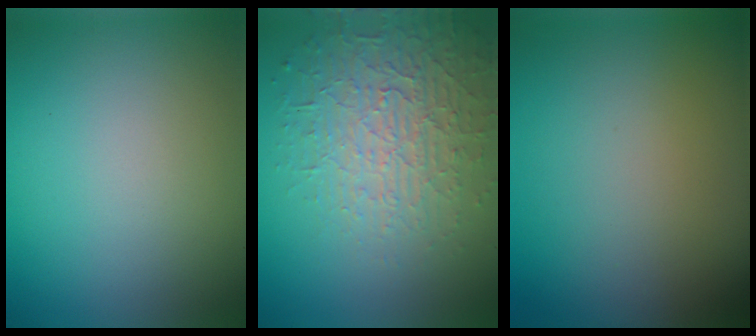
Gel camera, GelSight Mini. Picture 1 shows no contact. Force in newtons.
{"total": 4.6, "press": 4.1, "slide": 2.2}
{"total": 0.0}